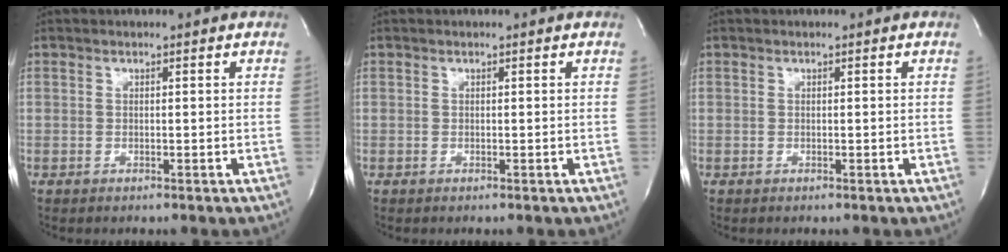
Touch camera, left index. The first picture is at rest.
{"total": 0.0}
{"total": 0.0}